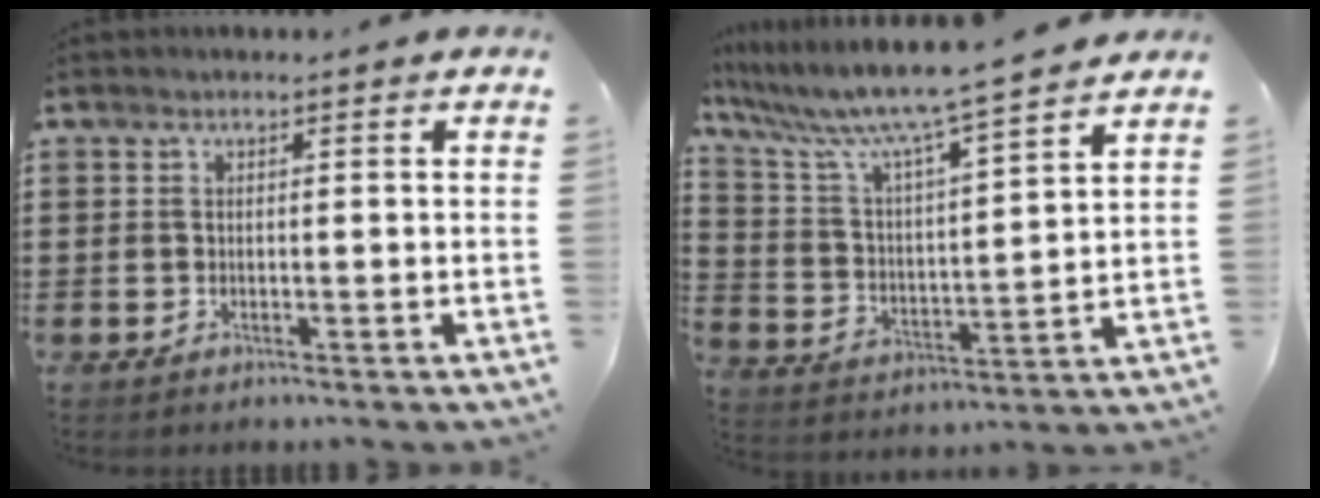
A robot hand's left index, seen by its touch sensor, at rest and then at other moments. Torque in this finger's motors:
{"motor_torque": [1.77, -0.37, 0.64, 0.21]}